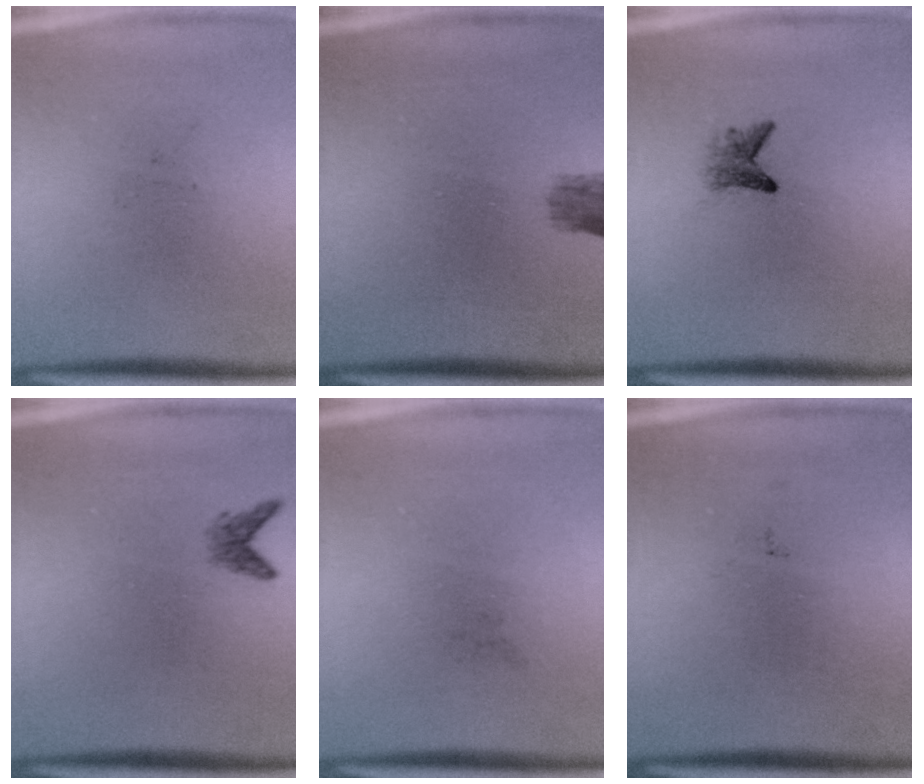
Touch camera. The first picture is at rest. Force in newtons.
{"total": 2.3}
{"total": 2.0}
{"total": 1.4}
{"total": 0.0}
{"total": 0.0}